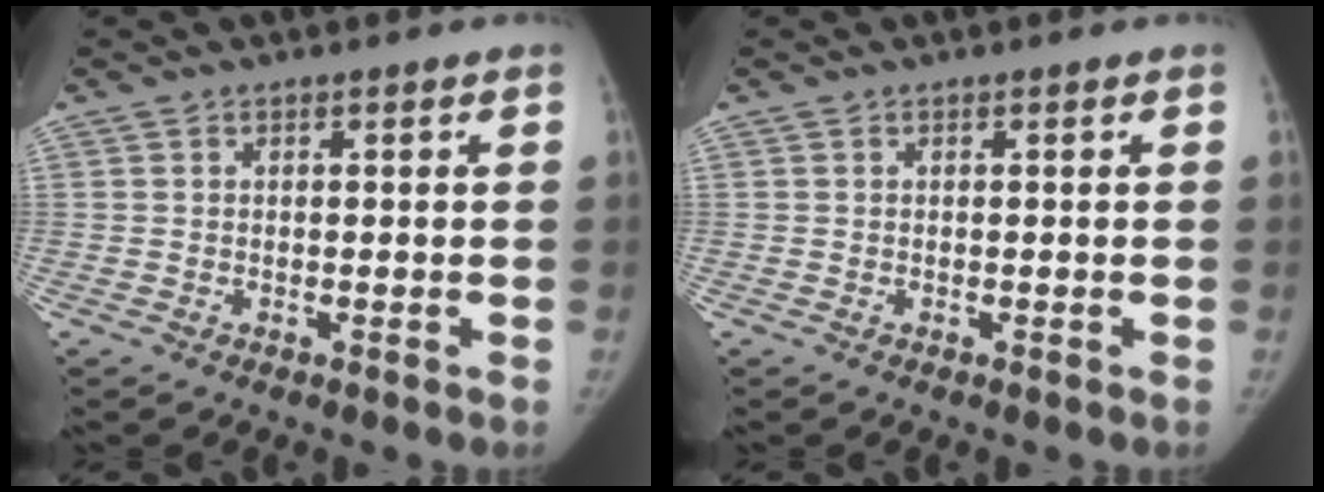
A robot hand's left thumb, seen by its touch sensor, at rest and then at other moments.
{"total": 0.0}